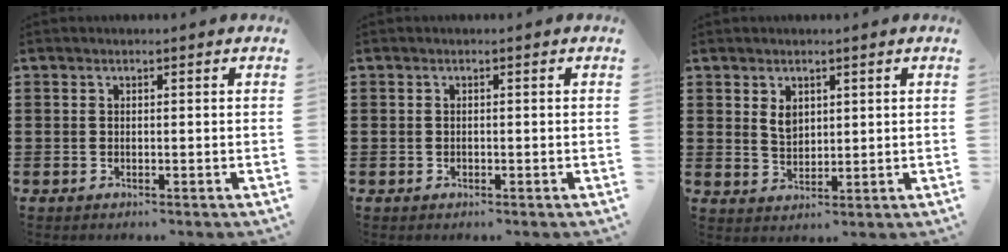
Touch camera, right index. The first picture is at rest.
{"total": 0.0}
{"total": 3.0, "force": [1.4, 2.0, 1.8], "torque": [-0.041, 0.006, 0.025]}